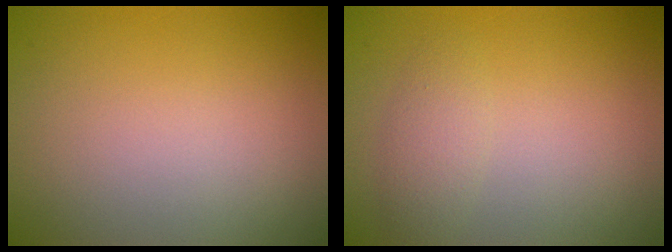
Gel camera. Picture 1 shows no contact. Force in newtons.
{"total": 1.8, "press": 1.8, "slide": 0.1}